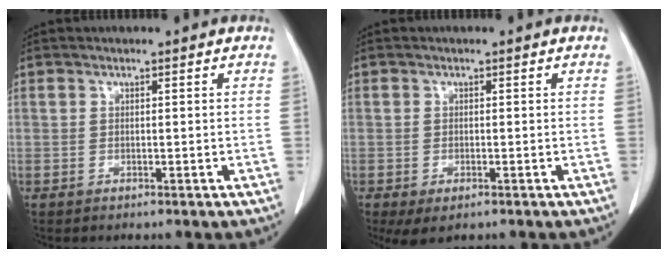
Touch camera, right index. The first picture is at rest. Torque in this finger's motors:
{"motor_torque": [0.61, -0.58, 0.25, 0.07]}